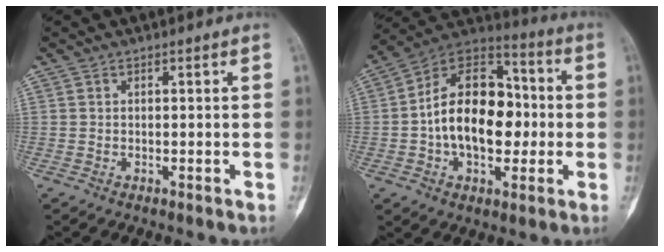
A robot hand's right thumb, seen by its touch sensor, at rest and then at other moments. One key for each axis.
{"total": 20.2, "fx": -0.9, "fy": 12.8, "fz": 15.6, "tx": -0.220, "ty": 0.033, "tz": -0.019}